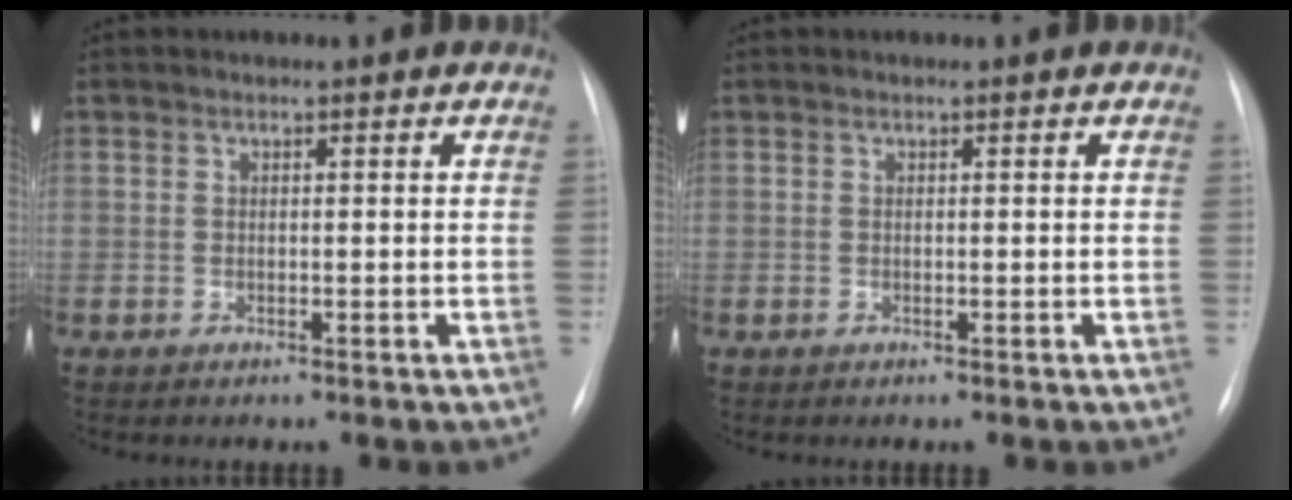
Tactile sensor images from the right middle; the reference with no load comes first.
{"total": 0.0}